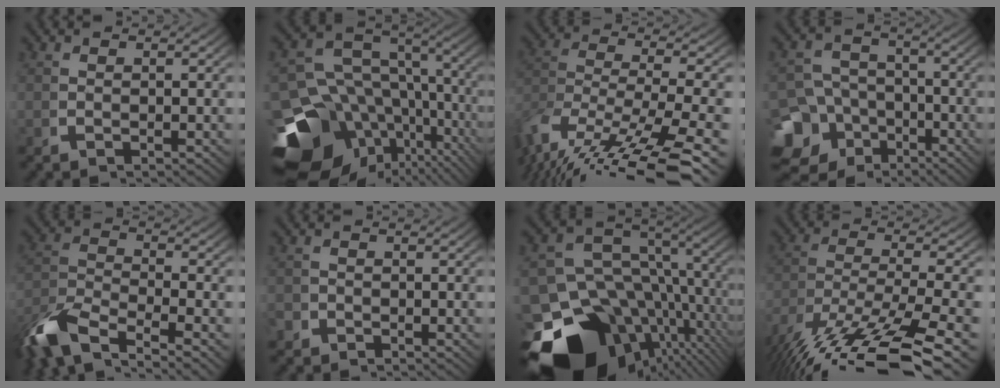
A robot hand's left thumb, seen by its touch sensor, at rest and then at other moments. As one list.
[{"total": 20.1, "force": [-4.9, 14.9, 12.6], "torque": [-0.233, -0.080, -0.053]}, {"total": 11.9, "force": [-3.6, 7.3, 8.7], "torque": [-0.203, -0.063, -0.014]}, {"total": 14.2, "force": [-6.0, 11.3, 6.1], "torque": [-0.116, -0.076, -0.080]}, {"total": 8.9, "force": [-3.4, 5.8, 5.9], "torque": [-0.139, -0.028, -0.051]}, {"total": 1.4, "force": [-1.0, 0.9, 0.0], "torque": [-0.006, -0.012, -0.017]}, {"total": 23.5, "force": [-6.5, 15.2, 16.7], "torque": [-0.279, -0.082, -0.071]}, {"total": 12.6, "force": [-5.4, 6.9, 9.1], "torque": [-0.206, -0.067, -0.039]}]